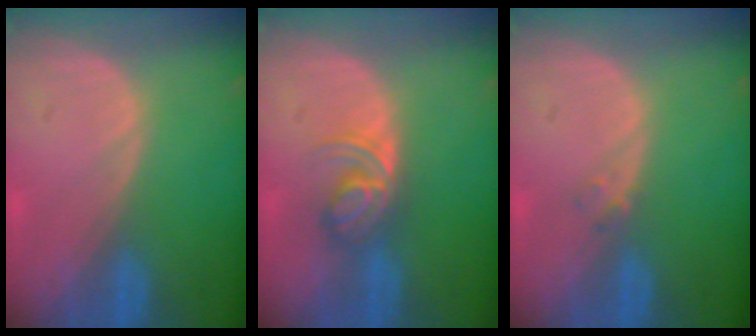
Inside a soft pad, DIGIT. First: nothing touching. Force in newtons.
{"total": 5.7, "press": 4.8, "slide": 3.1}
{"total": 1.0, "press": 1.0, "slide": 0.2}